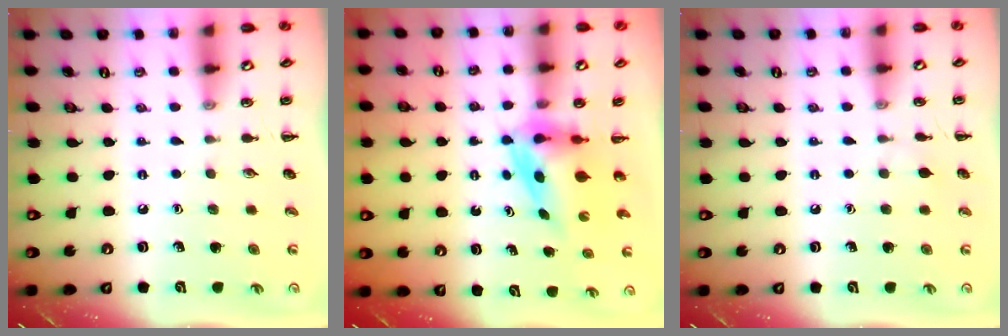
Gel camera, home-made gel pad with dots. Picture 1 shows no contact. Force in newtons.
{"total": 6.0, "press": 5.9, "slide": 1.1}
{"total": 3.9, "press": 3.8, "slide": 0.9}